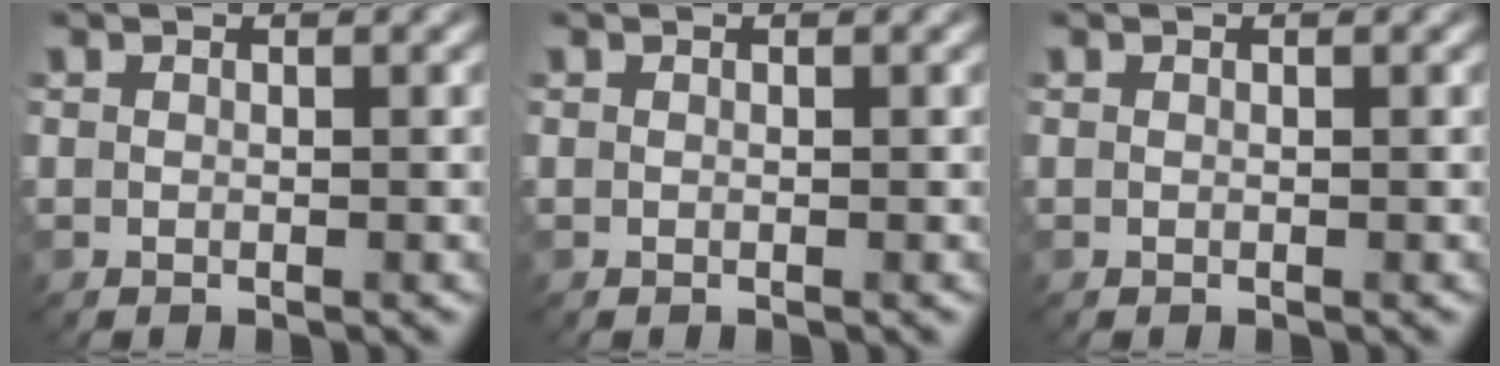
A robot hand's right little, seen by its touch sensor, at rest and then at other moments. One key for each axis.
{"total": 0.0}
{"total": 0.0}